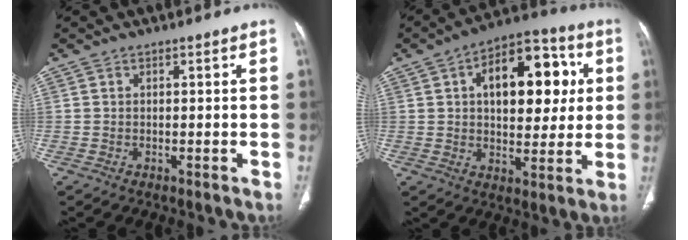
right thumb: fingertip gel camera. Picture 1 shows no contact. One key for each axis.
{"total": 18.0, "fx": 4.1, "fy": 10.3, "fz": 14.3, "tx": -0.155, "ty": 0.015, "tz": 0.057}